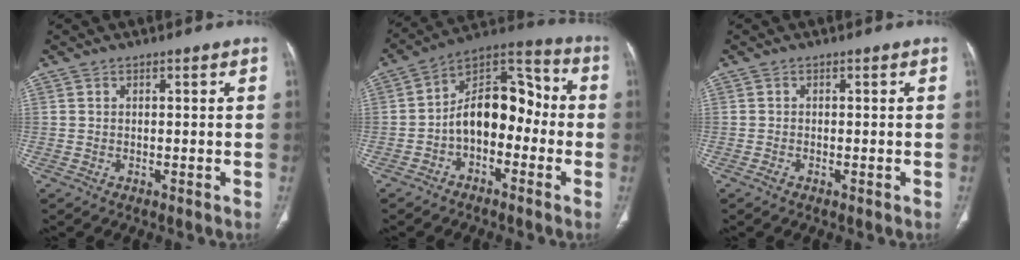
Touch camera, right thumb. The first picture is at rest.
{"total": 13.6, "force": [-2.5, 8.7, 10.1], "torque": [-0.126, 0.059, -0.055]}
{"total": 0.9, "force": [-0.5, 0.4, 0.6], "torque": [-0.014, 0.002, -0.009]}